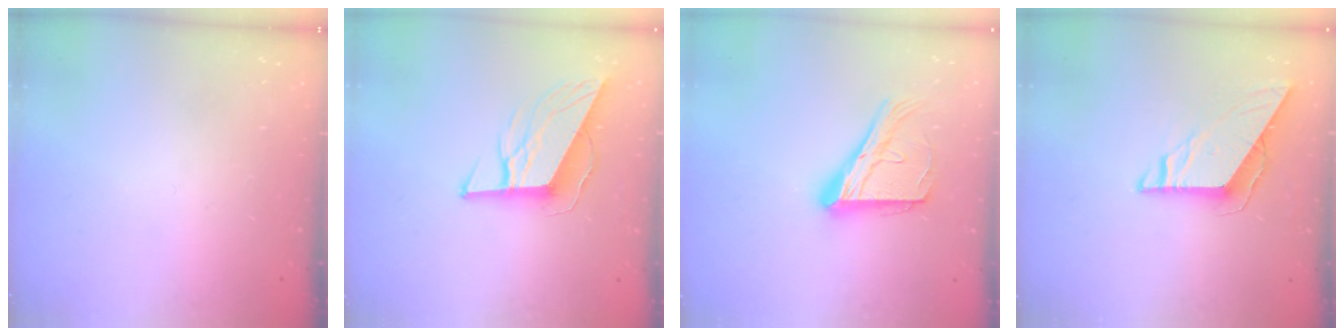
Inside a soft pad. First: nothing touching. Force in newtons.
{"total": 13.0, "press": 12.6, "slide": 3.2}
{"total": 17.9, "press": 17.8, "slide": 1.9}
{"total": 7.6, "press": 7.6, "slide": 0.2}